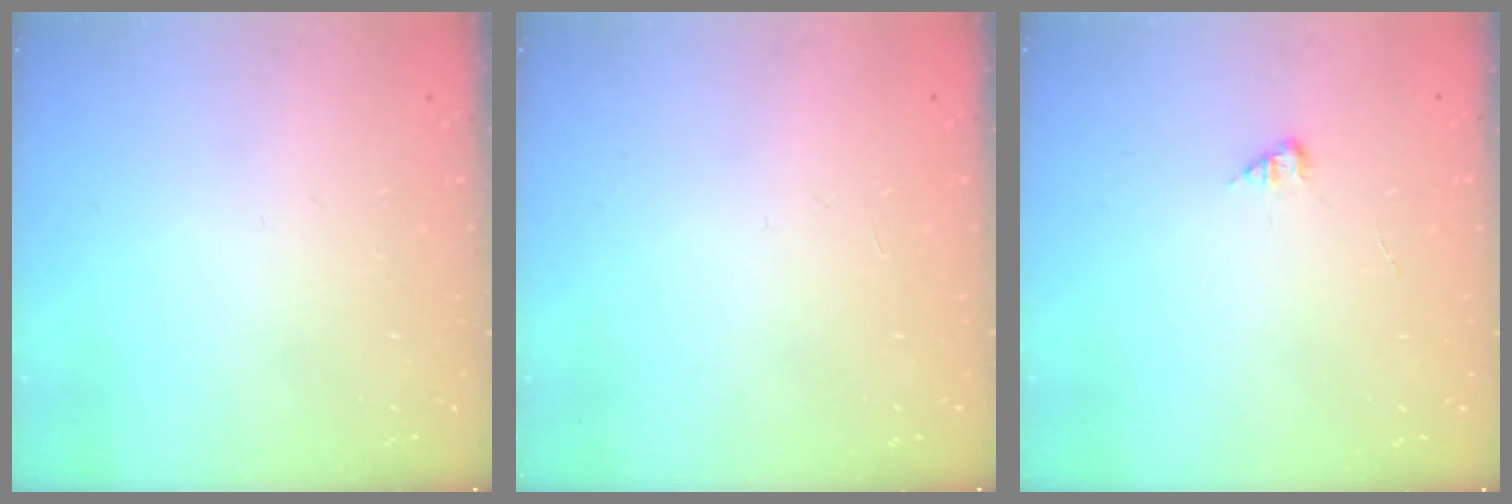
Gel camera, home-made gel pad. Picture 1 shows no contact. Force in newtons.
{"total": 0.0}
{"total": 0.0}